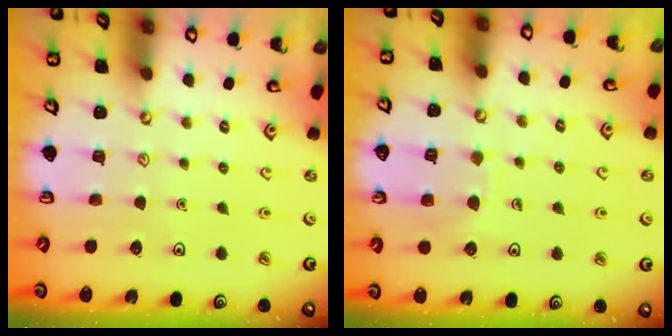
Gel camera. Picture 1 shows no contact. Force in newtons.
{"total": 7.2, "press": 7.2, "slide": 0.6}